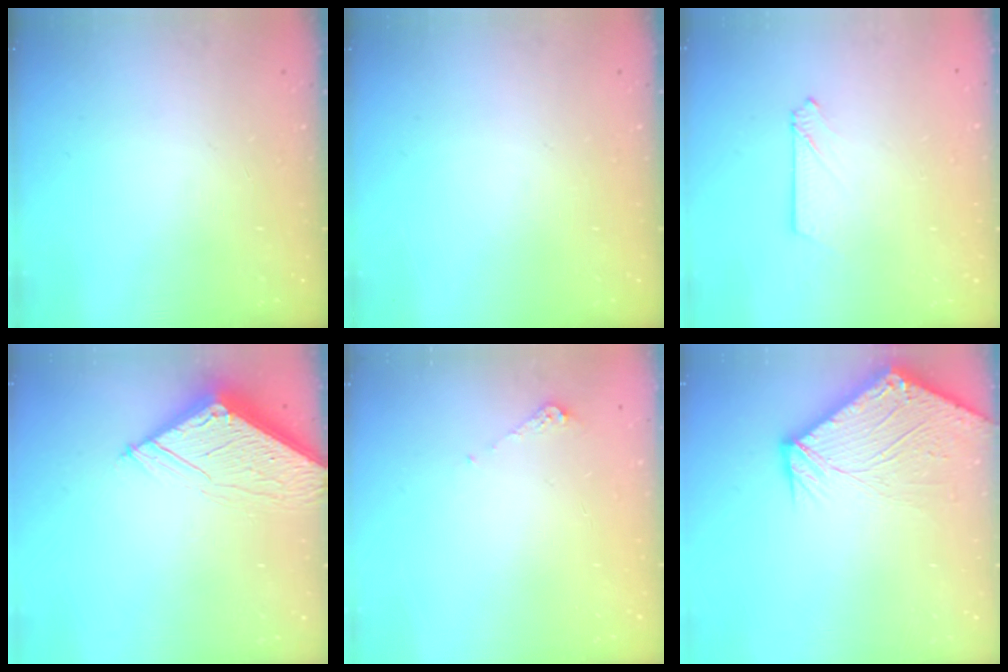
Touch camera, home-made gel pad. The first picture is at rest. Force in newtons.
{"total": 0.0}
{"total": 2.6, "press": 2.6, "slide": 0.3}
{"total": 6.6, "press": 6.6, "slide": 0.7}
{"total": 4.3, "press": 4.2, "slide": 0.5}
{"total": 9.6, "press": 9.5, "slide": 1.2}